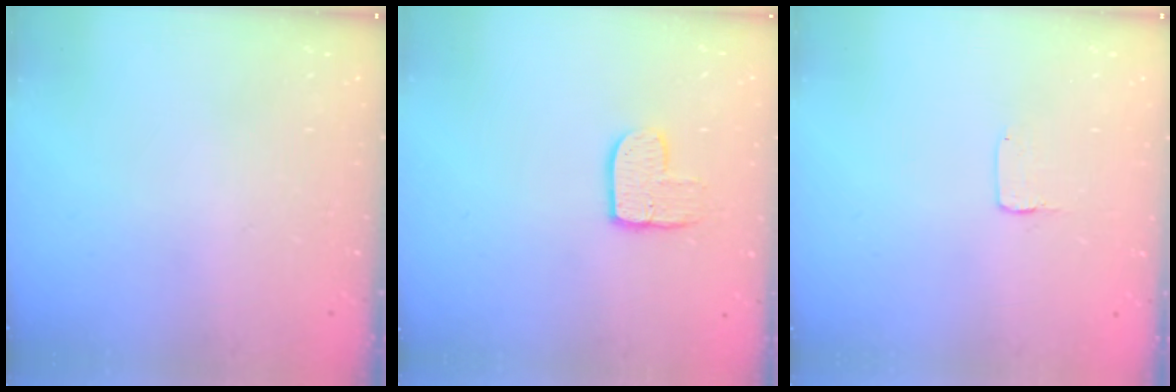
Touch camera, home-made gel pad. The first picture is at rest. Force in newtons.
{"total": 8.5, "press": 8.4, "slide": 0.5}
{"total": 1.0, "press": 1.0, "slide": 0.1}